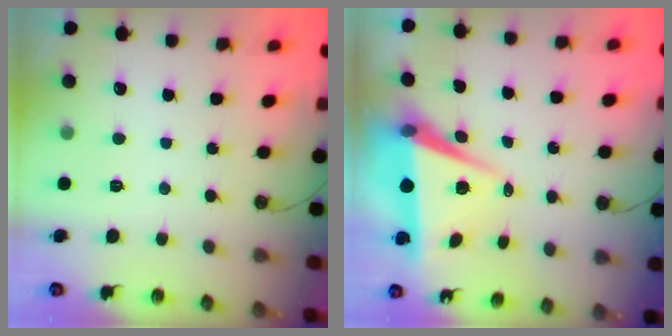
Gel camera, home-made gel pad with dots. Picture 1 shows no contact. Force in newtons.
{"total": 7.1, "press": 5.6, "slide": 4.3}